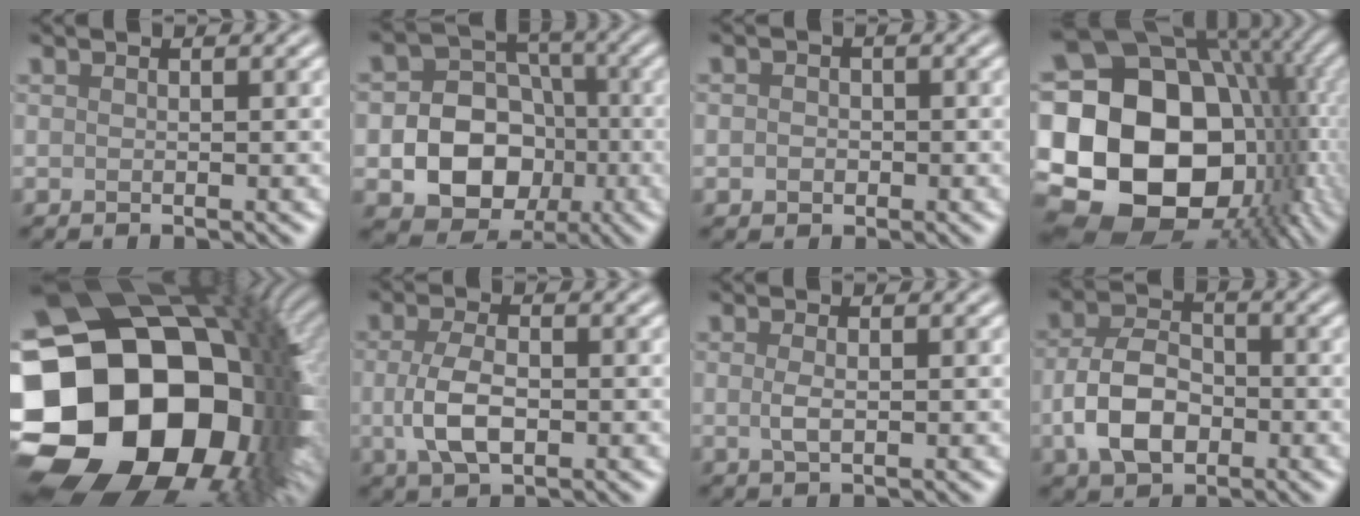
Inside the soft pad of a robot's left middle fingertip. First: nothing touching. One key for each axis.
{"total": 9.7, "fx": -2.3, "fy": 8.1, "fz": 4.7, "tx": -0.060, "ty": -0.008, "tz": -0.064}
{"total": 1.5, "fx": -0.2, "fy": 1.4, "fz": 0.6, "tx": 0.000, "ty": -0.002, "tz": -0.008}
{"total": 23.2, "fx": -1.1, "fy": 18.3, "fz": 14.2, "tx": -0.244, "ty": 0.005, "tz": -0.045}
{"total": 24.6, "fx": -3.2, "fy": 19.5, "fz": 14.8, "tx": -0.257, "ty": -0.041, "tz": -0.084}
{"total": 4.2, "fx": -0.5, "fy": 2.1, "fz": 3.6, "tx": -0.080, "ty": -0.004, "tz": -0.009}
{"total": 1.4, "fx": 0.0, "fy": 0.5, "fz": 1.3, "tx": -0.029, "ty": -0.001, "tz": 0.000}
{"total": 5.8, "fx": -1.6, "fy": 3.9, "fz": 4.0, "tx": -0.083, "ty": 0.000, "tz": -0.033}